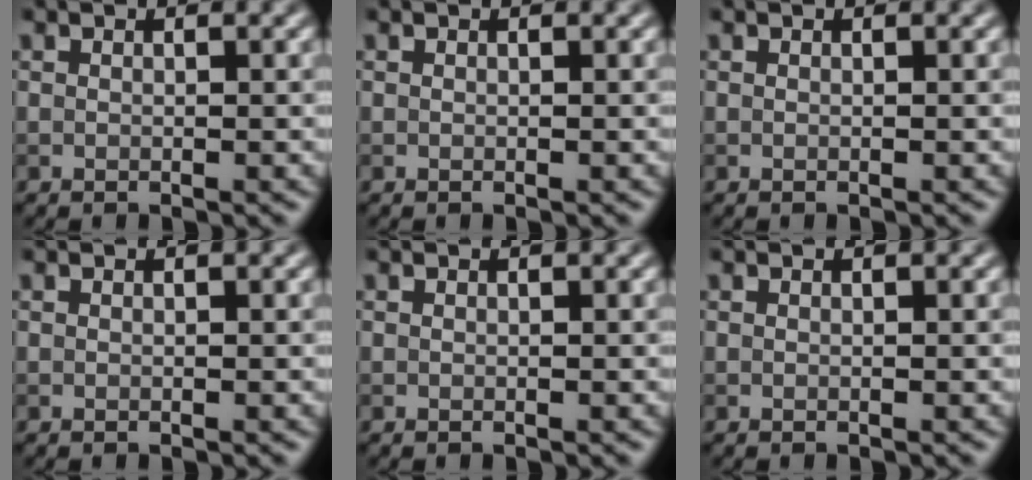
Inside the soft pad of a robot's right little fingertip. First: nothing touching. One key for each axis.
{"total": 0.0}
{"total": 0.0}
{"total": 0.0}
{"total": 0.0}
{"total": 0.0}